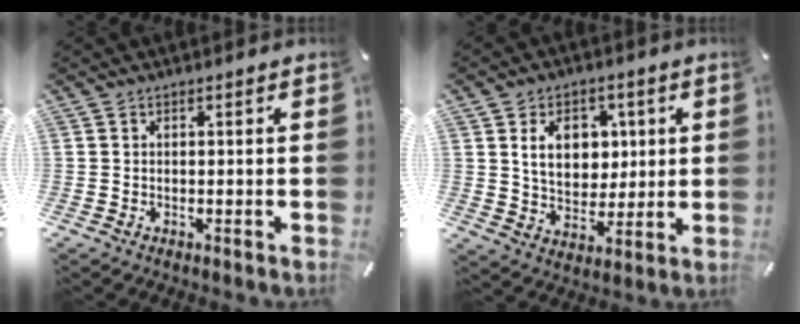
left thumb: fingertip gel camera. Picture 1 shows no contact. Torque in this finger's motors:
{"motor_torque": [1.51, 1.42, 0.42, -0.17, 0.12]}